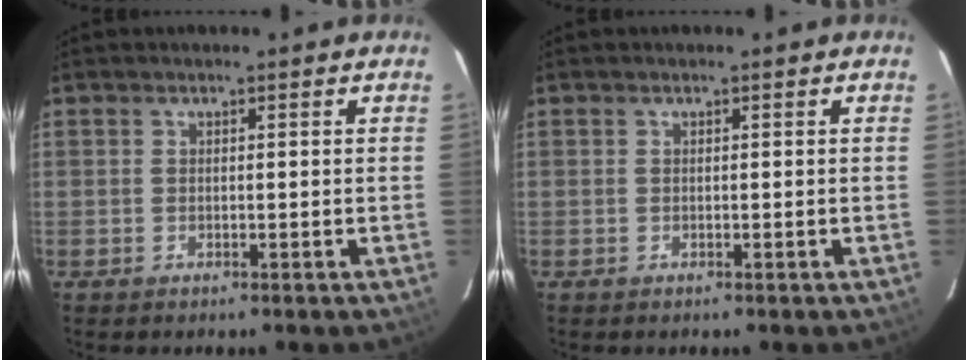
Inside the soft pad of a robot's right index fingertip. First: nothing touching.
{"total": 0.0}